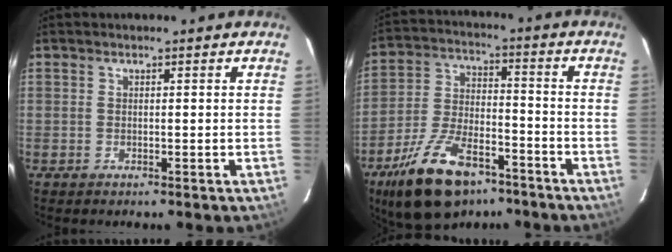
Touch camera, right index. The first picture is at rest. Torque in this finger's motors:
{"motor_torque": [1.39, -0.75, 0.62, 0.16]}